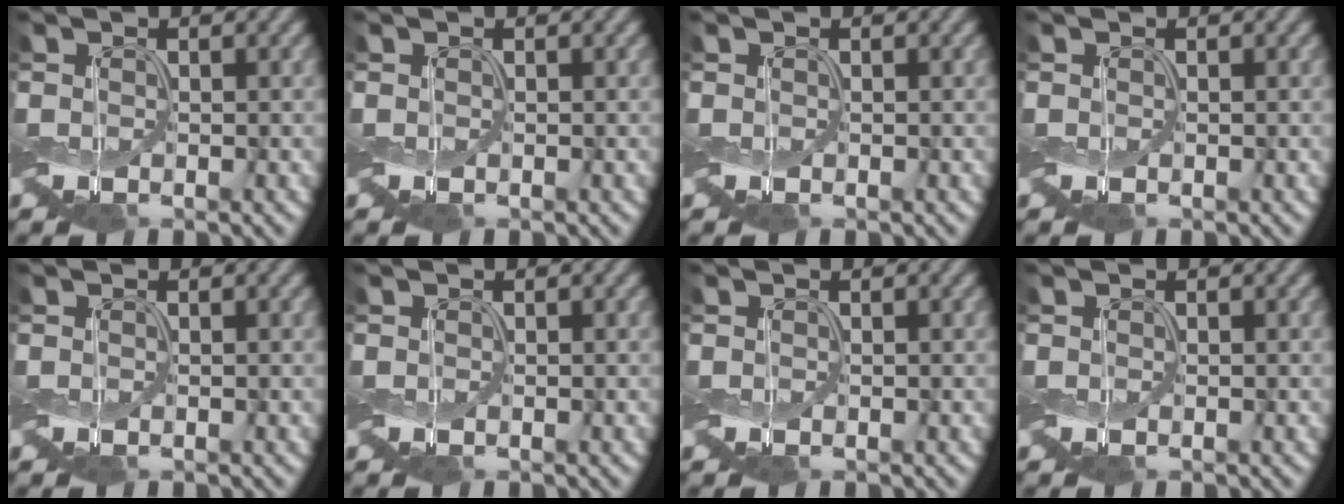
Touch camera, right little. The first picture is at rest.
{"total": 0.0}
{"total": 0.0}
{"total": 0.0}
{"total": 0.0}
{"total": 0.0}
{"total": 0.0}
{"total": 0.0}